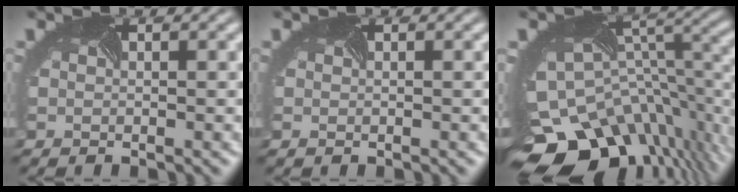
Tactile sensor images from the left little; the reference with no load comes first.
{"total": 0.0}
{"total": 13.6, "force": [-7.2, 8.2, 8.2], "torque": [-0.189, -0.042, -0.086]}